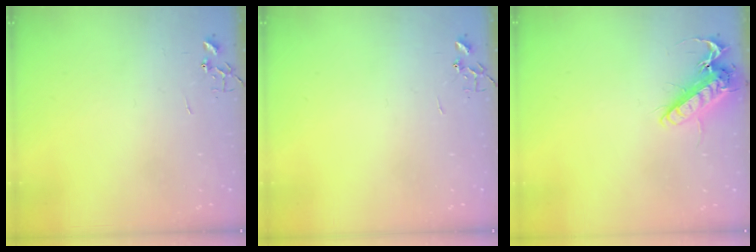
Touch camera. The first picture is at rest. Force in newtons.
{"total": 0.0}
{"total": 13.5, "press": 13.3, "slide": 2.1}